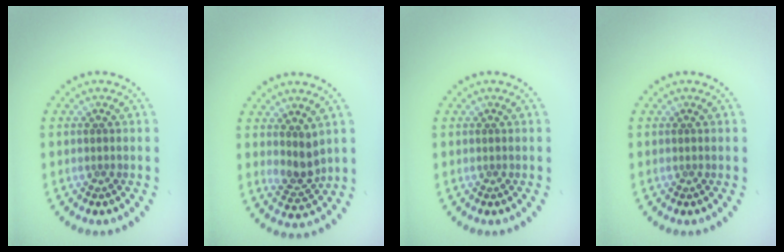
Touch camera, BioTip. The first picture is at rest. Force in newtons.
{"total": 2.4, "press": 2.0, "slide": 1.3}
{"total": 0.0}
{"total": 0.0}